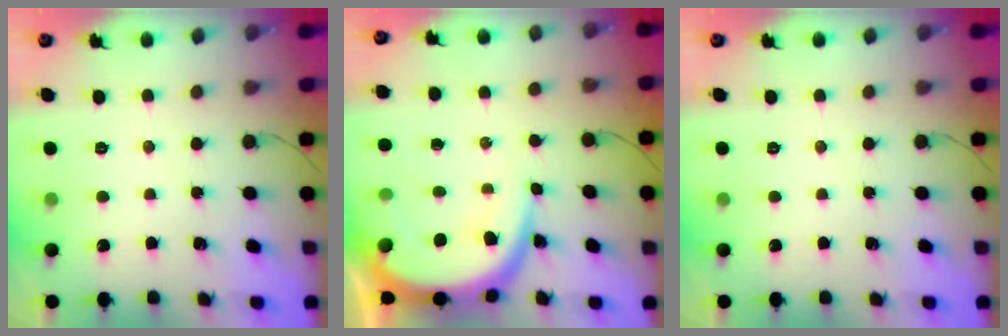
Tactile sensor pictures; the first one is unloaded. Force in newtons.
{"total": 13.8, "press": 13.8, "slide": 1.3}
{"total": 0.0}